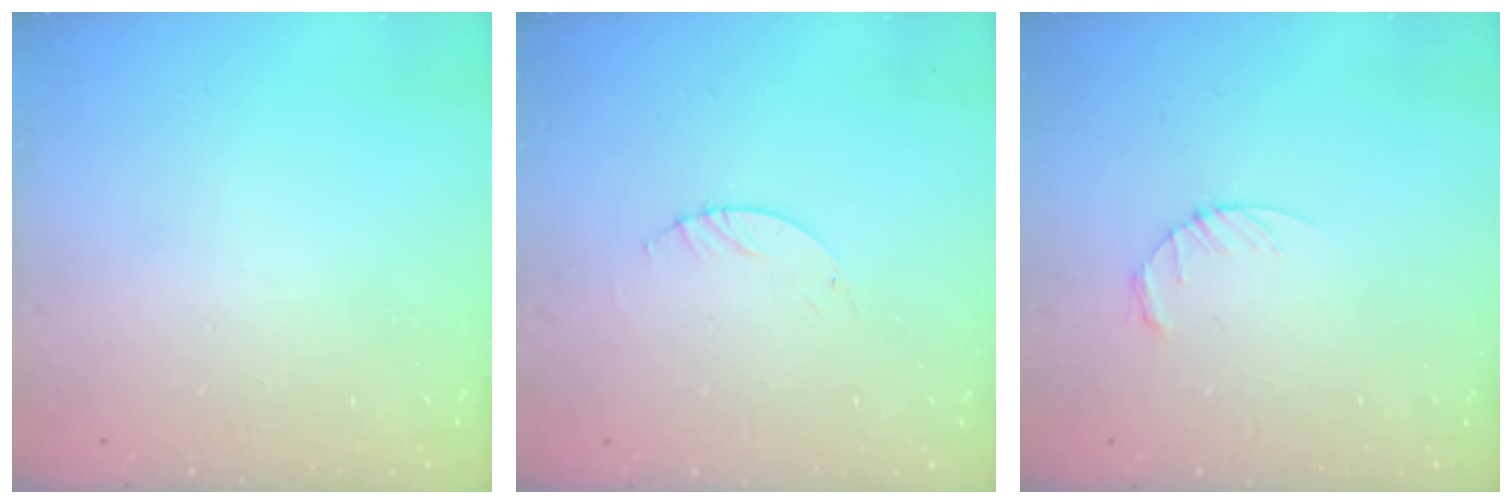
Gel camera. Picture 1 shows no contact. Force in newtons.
{"total": 0.9, "press": 0.8, "slide": 0.2}
{"total": 3.4, "press": 3.4, "slide": 0.5}